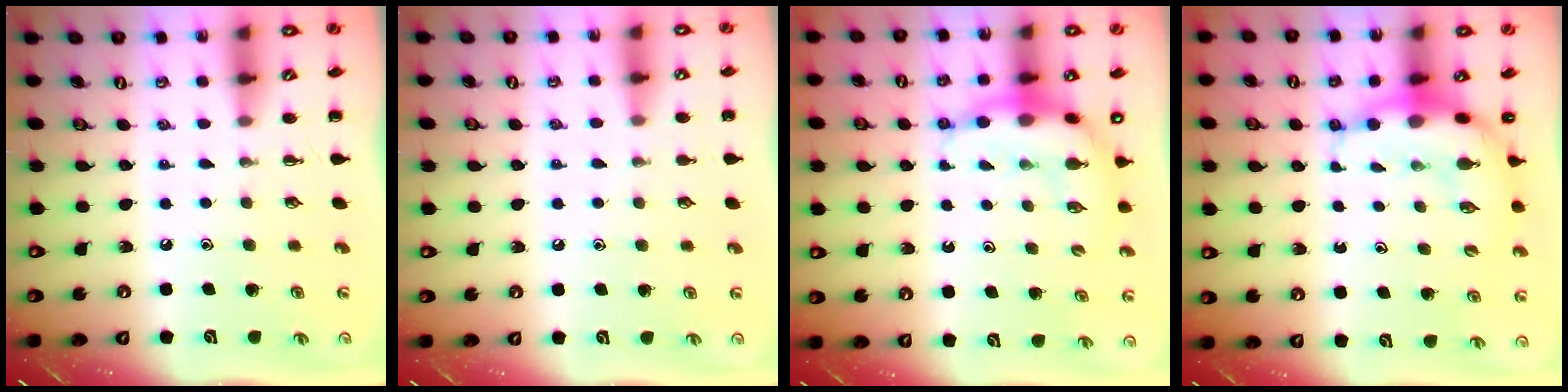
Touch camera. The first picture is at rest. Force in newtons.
{"total": 5.6, "press": 5.2, "slide": 2.2}
{"total": 8.7, "press": 8.6, "slide": 1.2}
{"total": 8.5, "press": 8.2, "slide": 2.0}